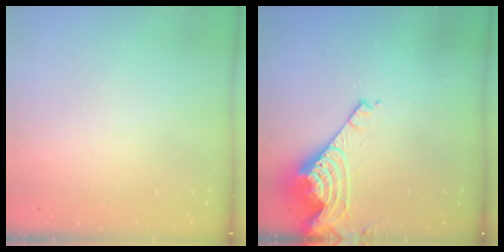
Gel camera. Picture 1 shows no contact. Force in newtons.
{"total": 8.0, "press": 8.0, "slide": 0.7}